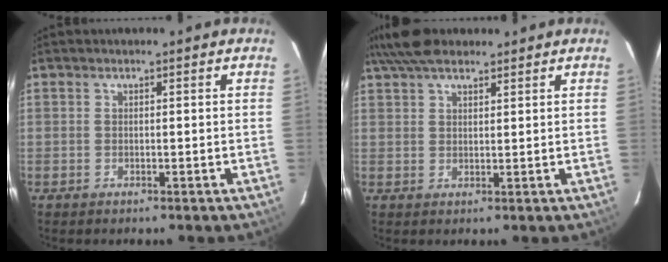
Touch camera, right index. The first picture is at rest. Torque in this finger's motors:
{"motor_torque": [0.06, 0.09, 0.07, 0.05]}